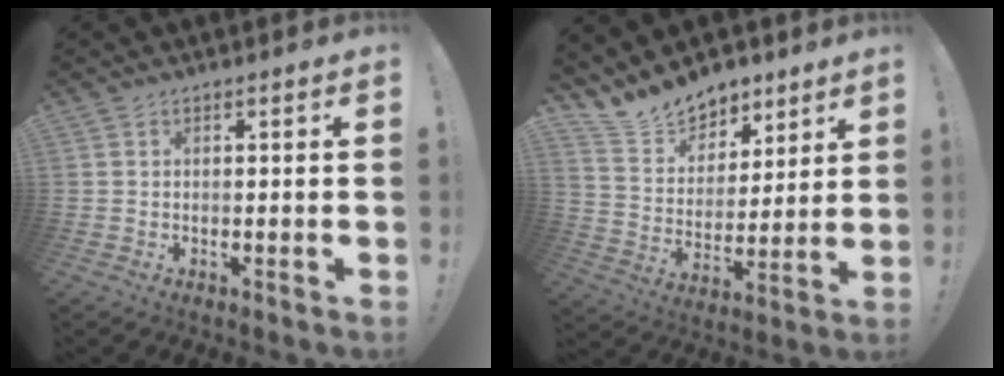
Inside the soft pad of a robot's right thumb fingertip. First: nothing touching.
{"total": 13.9, "force": [12.0, 6.7, 2.4], "torque": [-0.058, -0.095, 0.228]}